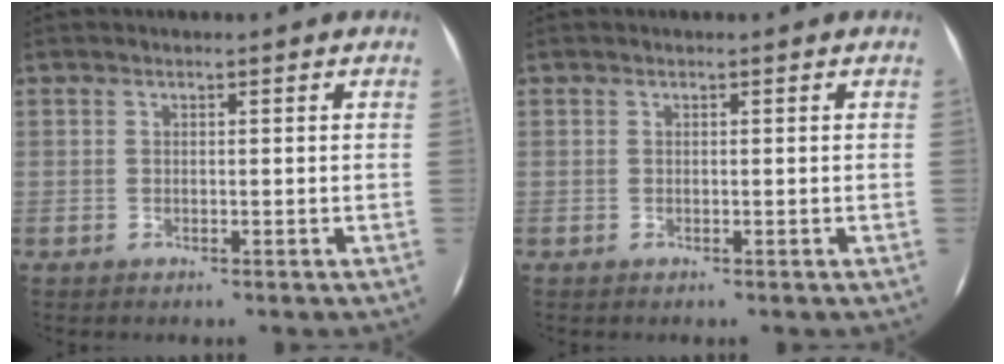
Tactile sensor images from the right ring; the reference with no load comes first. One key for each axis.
{"total": 0.0}